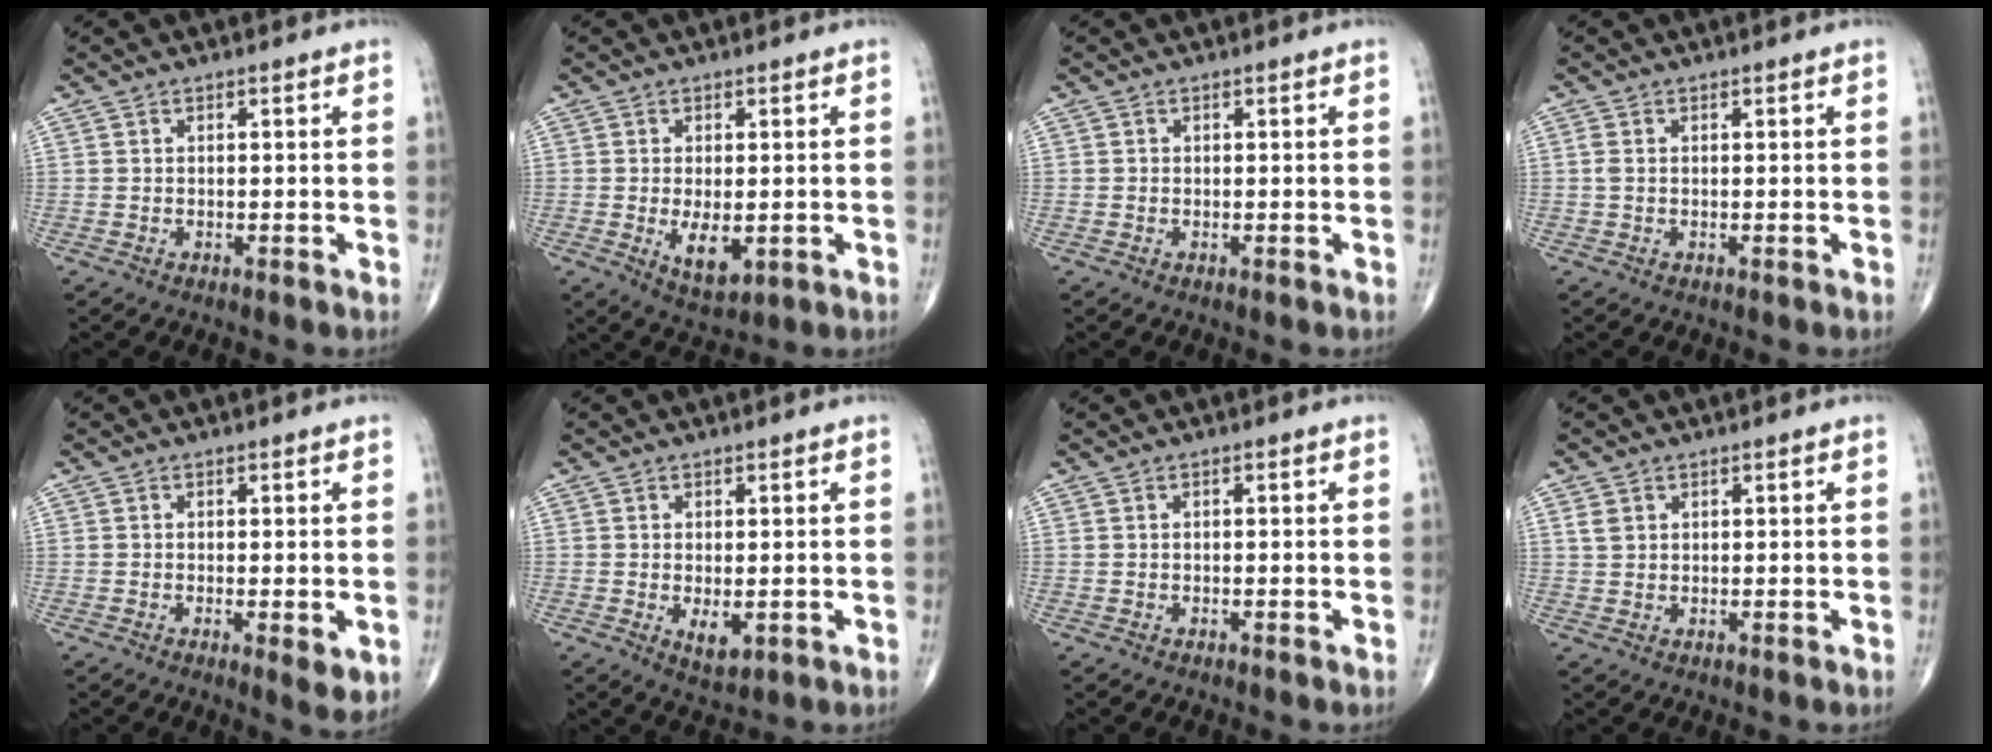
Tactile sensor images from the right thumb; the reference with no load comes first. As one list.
[{"total": 6.1, "force": [-1.0, 3.0, 5.2], "torque": [-0.078, -0.014, -0.008]}, {"total": 0.0}, {"total": 1.0, "force": [0.1, 0.5, 0.9], "torque": [-0.024, 0.001, 0.002]}, {"total": 3.7, "force": [-0.8, 1.0, 3.5], "torque": [-0.051, -0.011, -0.015]}, {"total": 3.8, "force": [-0.7, 1.9, 3.2], "torque": [-0.046, -0.009, -0.005]}, {"total": 0.0}, {"total": 2.1, "force": [0.9, 1.6, 1.1], "torque": [-0.019, 0.001, 0.020]}]